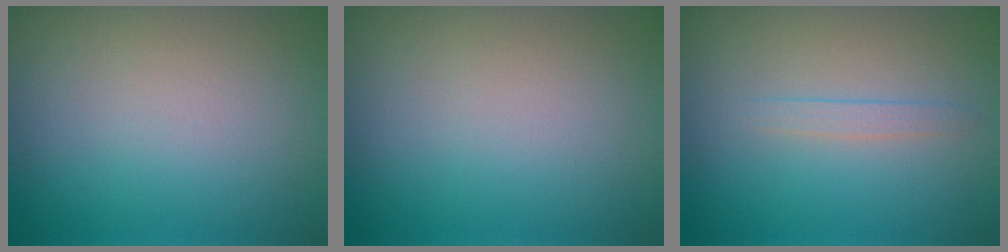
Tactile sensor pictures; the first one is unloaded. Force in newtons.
{"total": 0.0}
{"total": 1.1, "press": 1.0, "slide": 0.1}